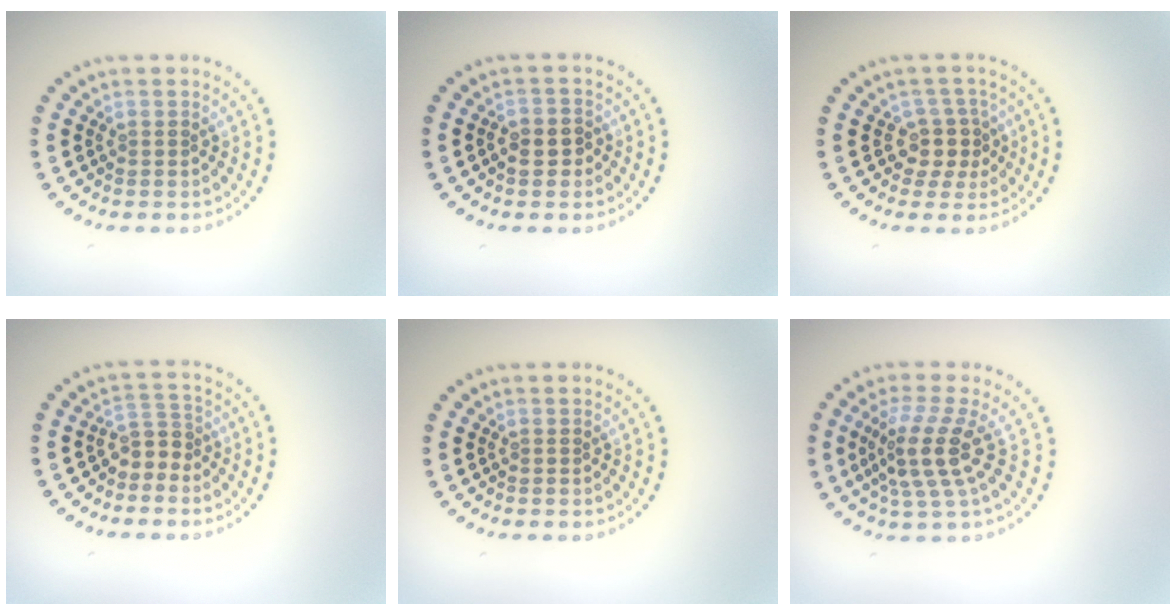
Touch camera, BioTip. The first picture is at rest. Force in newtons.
{"total": 2.0, "press": 1.9, "slide": 0.6}
{"total": 2.5, "press": 1.9, "slide": 1.6}
{"total": 2.2, "press": 1.7, "slide": 1.4}
{"total": 0.0}
{"total": 4.2, "press": 3.1, "slide": 2.8}